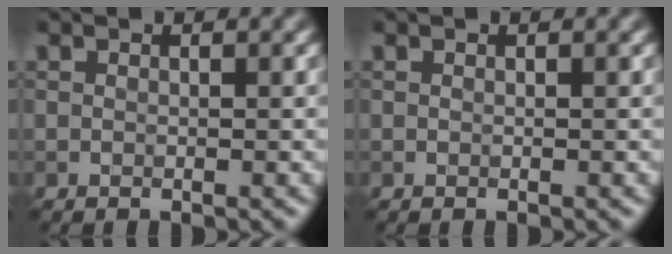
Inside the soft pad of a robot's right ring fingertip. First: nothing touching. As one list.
[{"total": 0.0}]